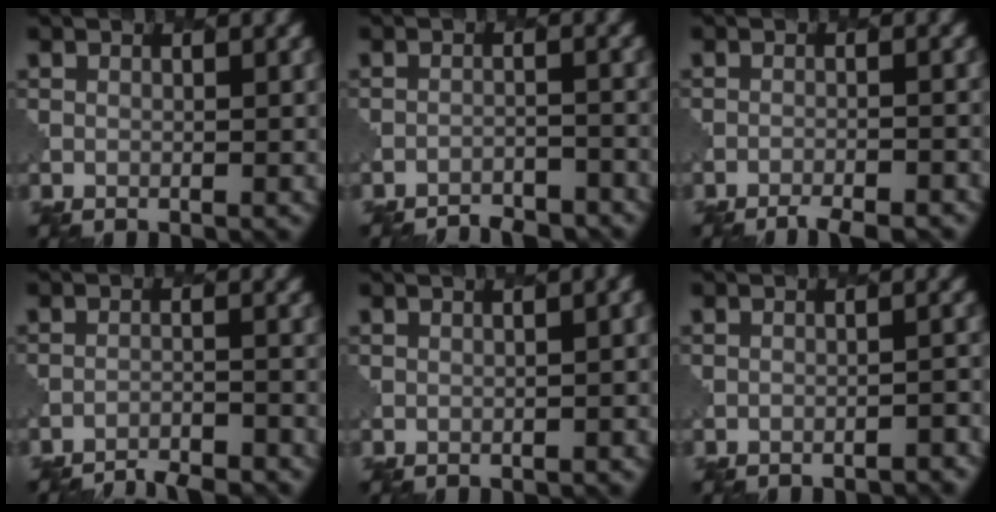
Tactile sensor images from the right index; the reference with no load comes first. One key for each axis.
{"total": 4.1, "fx": -4.0, "fy": 0.7, "fz": 0.5, "tx": -0.001, "ty": -0.002, "tz": -0.052}
{"total": 3.7, "fx": -3.4, "fy": 0.7, "fz": 1.5, "tx": -0.019, "ty": -0.005, "tz": -0.049}
{"total": 5.2, "fx": -5.1, "fy": 0.8, "fz": 1.0, "tx": -0.016, "ty": -0.008, "tz": -0.071}
{"total": 2.9, "fx": -0.7, "fy": 1.2, "fz": 2.6, "tx": -0.010, "ty": 0.005, "tz": -0.003}
{"total": 3.5, "fx": -3.3, "fy": 0.7, "fz": 1.1, "tx": -0.006, "ty": 0.017, "tz": -0.037}